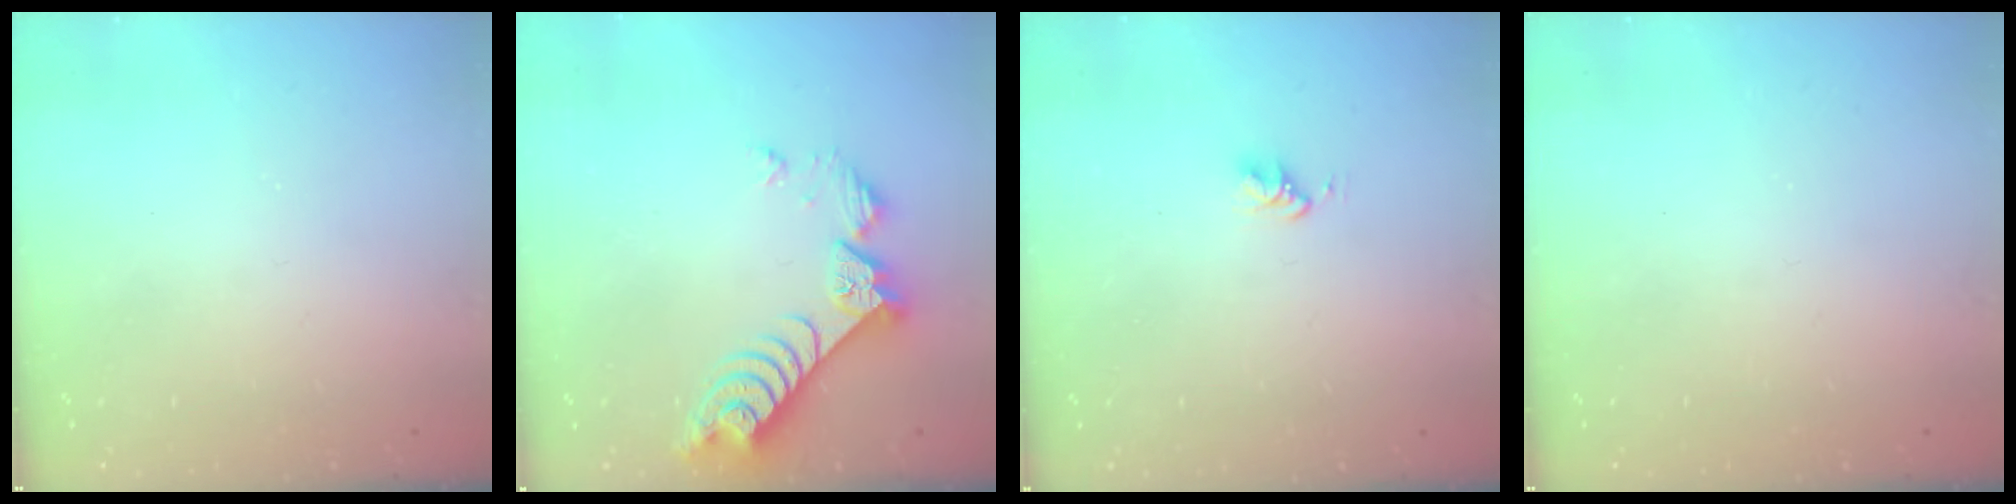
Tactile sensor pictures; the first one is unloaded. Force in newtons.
{"total": 8.0, "press": 8.0, "slide": 0.8}
{"total": 2.6, "press": 2.6, "slide": 0.4}
{"total": 0.0}